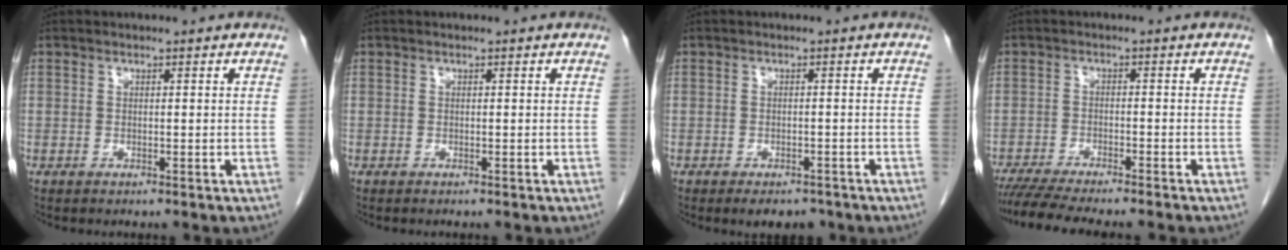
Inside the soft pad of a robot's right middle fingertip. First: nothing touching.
{"total": 0.0}
{"total": 3.9, "force": [-3.0, 2.0, 1.5], "torque": [-0.012, 0.000, -0.038]}
{"total": 9.4, "force": [-8.2, 0.2, 4.6], "torque": [-0.060, -0.017, -0.130]}